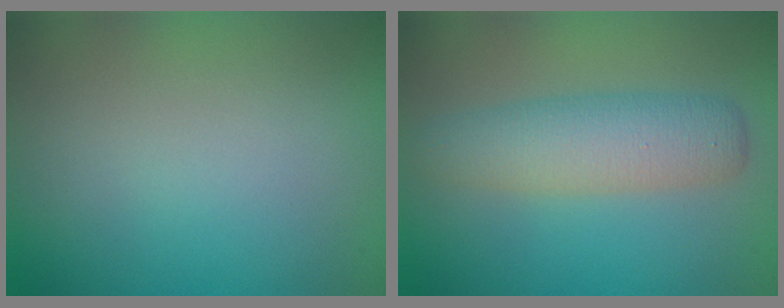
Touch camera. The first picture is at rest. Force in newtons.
{"total": 4.4, "press": 4.3, "slide": 0.1}